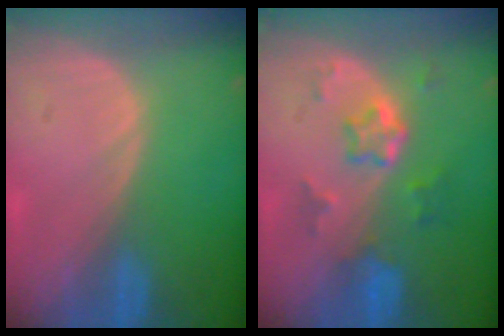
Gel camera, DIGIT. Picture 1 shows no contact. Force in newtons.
{"total": 5.8, "press": 5.2, "slide": 2.5}